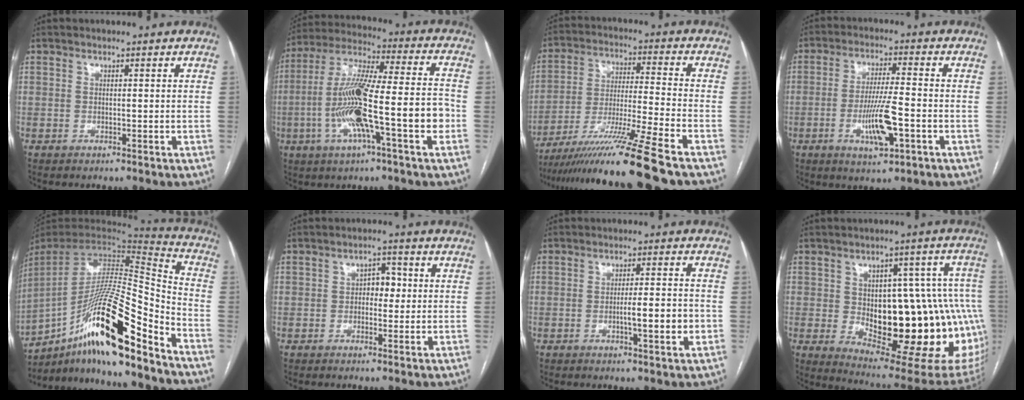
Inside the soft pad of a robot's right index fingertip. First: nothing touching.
{"total": 17.9, "force": [-4.5, 1.8, 17.3], "torque": [-0.321, 0.007, -0.077]}
{"total": 16.3, "force": [-12.7, -2.9, 9.8], "torque": [-0.188, -0.034, -0.222]}
{"total": 8.7, "force": [-2.8, 1.3, 8.1], "torque": [-0.151, -0.006, -0.048]}
{"total": 24.4, "force": [-15.7, 2.3, 18.6], "torque": [-0.326, -0.003, -0.275]}
{"total": 3.4, "force": [0.2, 2.1, 2.6], "torque": [-0.034, 0.013, 0.001]}
{"total": 6.0, "force": [-1.5, 0.7, 5.7], "torque": [-0.090, 0.001, -0.019]}
{"total": 27.8, "force": [-3.2, 11.2, 25.3], "torque": [-0.264, 0.024, -0.015]}